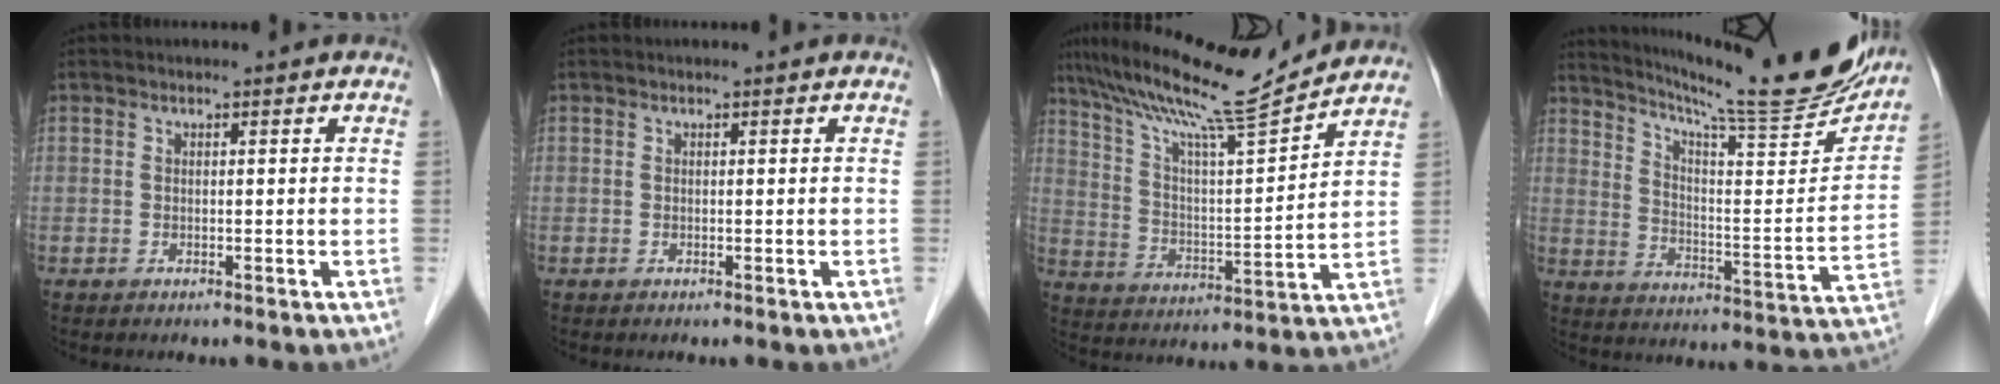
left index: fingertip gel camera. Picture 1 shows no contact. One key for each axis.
{"total": 0.0}
{"total": 15.6, "fx": 14.2, "fy": -1.0, "fz": 6.5, "tx": -0.122, "ty": -0.005, "tz": 0.238}
{"total": 23.7, "fx": 21.3, "fy": 0.8, "fz": 10.3, "tx": -0.162, "ty": -0.064, "tz": 0.294}